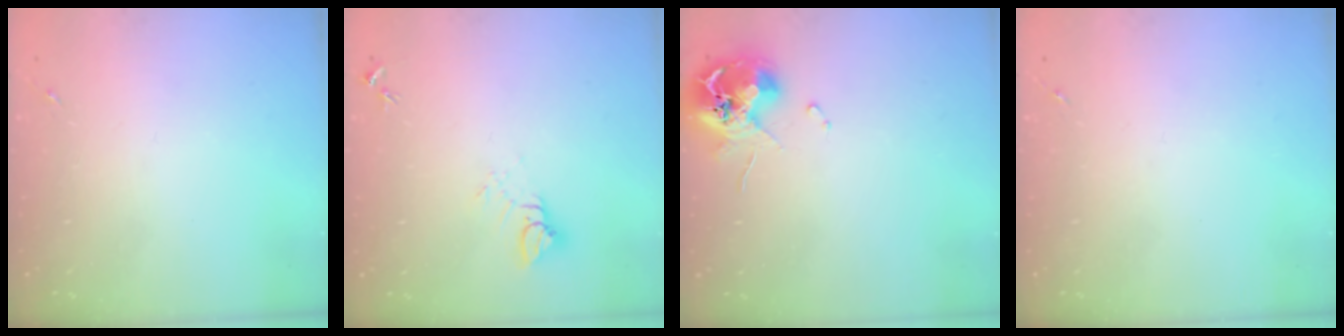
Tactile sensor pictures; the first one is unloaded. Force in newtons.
{"total": 5.0, "press": 5.0, "slide": 0.4}
{"total": 12.3, "press": 12.2, "slide": 1.6}
{"total": 0.0}